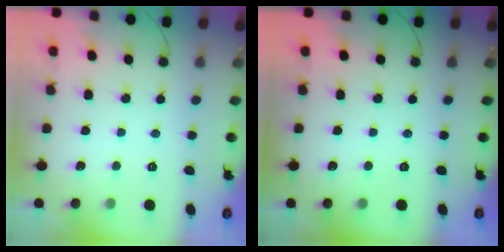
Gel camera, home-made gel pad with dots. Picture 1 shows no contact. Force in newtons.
{"total": 0.0}